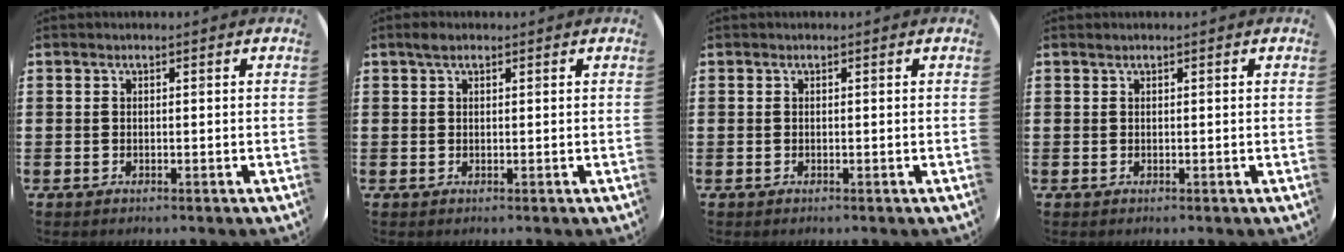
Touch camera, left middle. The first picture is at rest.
{"total": 1.4, "force": [1.0, 0.7, 0.7], "torque": [-0.009, 0.002, 0.016]}
{"total": 0.0}
{"total": 0.0}